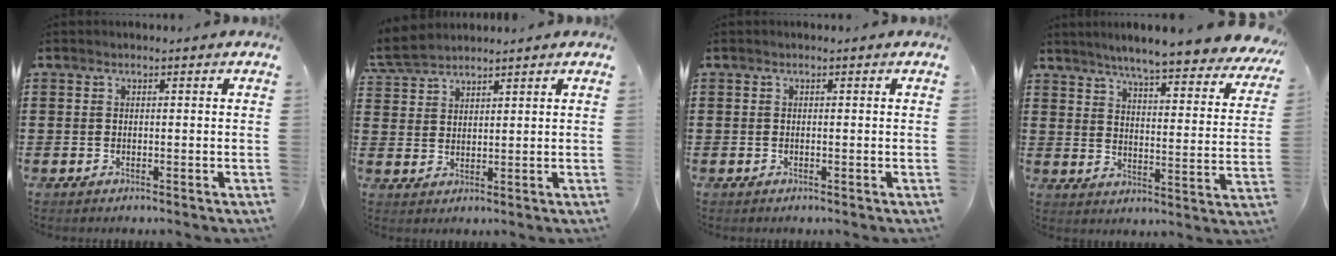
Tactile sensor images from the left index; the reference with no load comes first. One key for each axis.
{"total": 4.3, "fx": 3.9, "fy": 1.2, "fz": 1.2, "tx": -0.039, "ty": -0.004, "tz": 0.075}
{"total": 0.0}
{"total": 6.2, "fx": 5.6, "fy": -0.4, "fz": 2.6, "tx": -0.067, "ty": -0.044, "tz": 0.091}